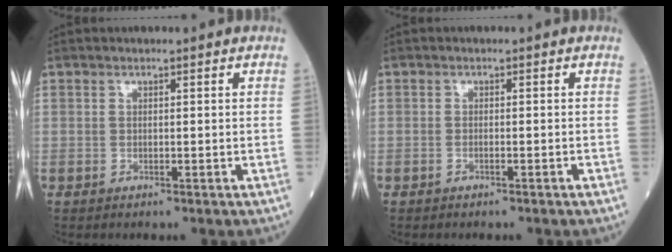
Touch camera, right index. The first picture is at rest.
{"total": 0.5, "force": [-0.4, 0.0, 0.3], "torque": [-0.013, 0.000, -0.007]}